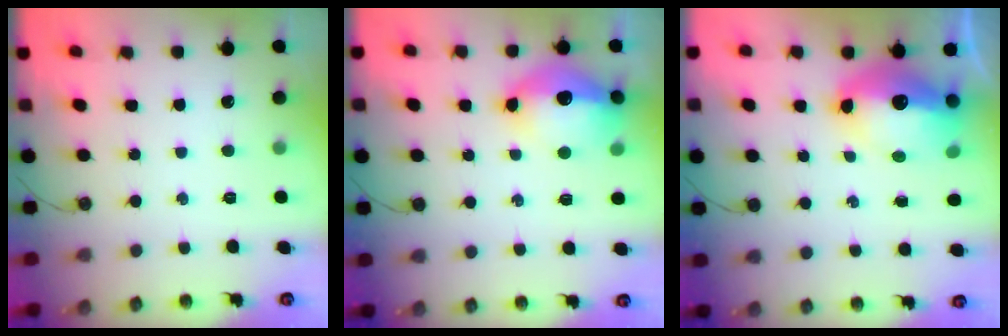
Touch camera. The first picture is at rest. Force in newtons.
{"total": 15.4, "press": 15.3, "slide": 1.6}
{"total": 14.2, "press": 14.2, "slide": 1.4}